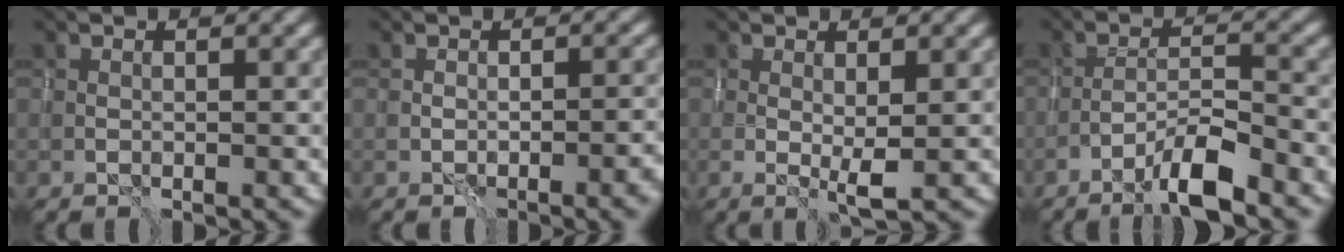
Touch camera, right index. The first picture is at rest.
{"total": 3.0, "force": [-1.4, 0.7, 2.6], "torque": [-0.030, 0.003, -0.020]}
{"total": 1.9, "force": [0.2, 0.2, 1.9], "torque": [-0.036, -0.007, 0.004]}
{"total": 4.7, "force": [-3.3, 0.4, 3.3], "torque": [-0.057, 0.010, -0.066]}